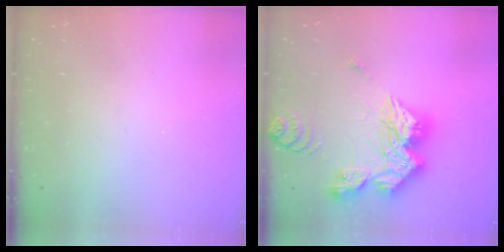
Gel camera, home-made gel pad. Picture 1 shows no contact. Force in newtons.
{"total": 19.8, "press": 19.6, "slide": 2.4}